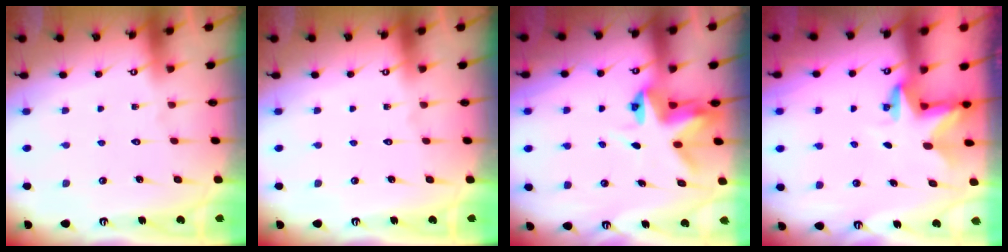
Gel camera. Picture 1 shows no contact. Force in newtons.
{"total": 0.0}
{"total": 4.9, "press": 4.9, "slide": 0.3}
{"total": 2.8, "press": 2.8, "slide": 0.2}